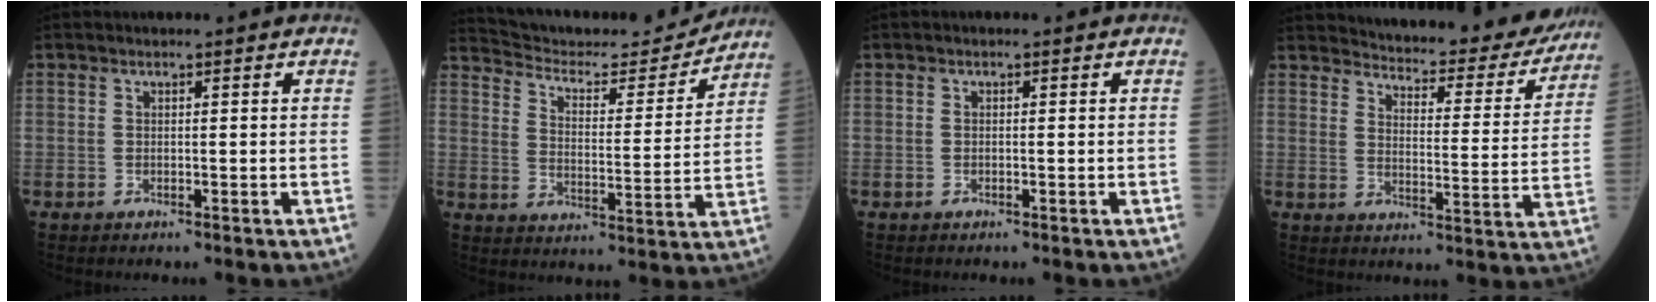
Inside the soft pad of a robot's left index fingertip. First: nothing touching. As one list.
[{"total": 15.9, "force": [15.5, 1.3, 3.1], "torque": [-0.056, -0.027, 0.226]}, {"total": 0.0}, {"total": 21.7, "force": [20.3, 4.4, 6.2], "torque": [-0.066, -0.062, 0.234]}]